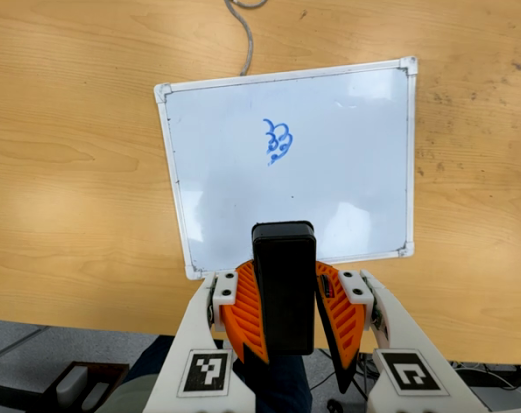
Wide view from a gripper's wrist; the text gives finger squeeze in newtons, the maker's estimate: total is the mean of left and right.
{"total": 11.0, "left": 9.8, "right": 12.1}